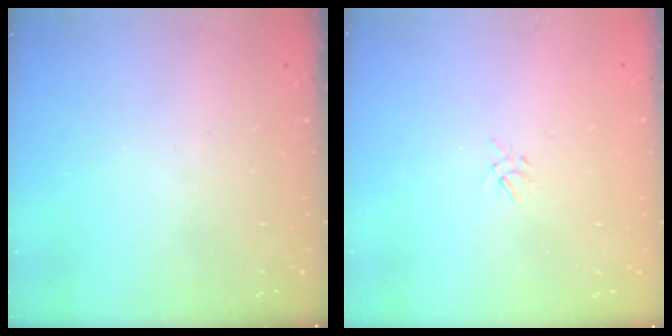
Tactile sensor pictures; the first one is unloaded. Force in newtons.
{"total": 2.0, "press": 2.0, "slide": 0.4}